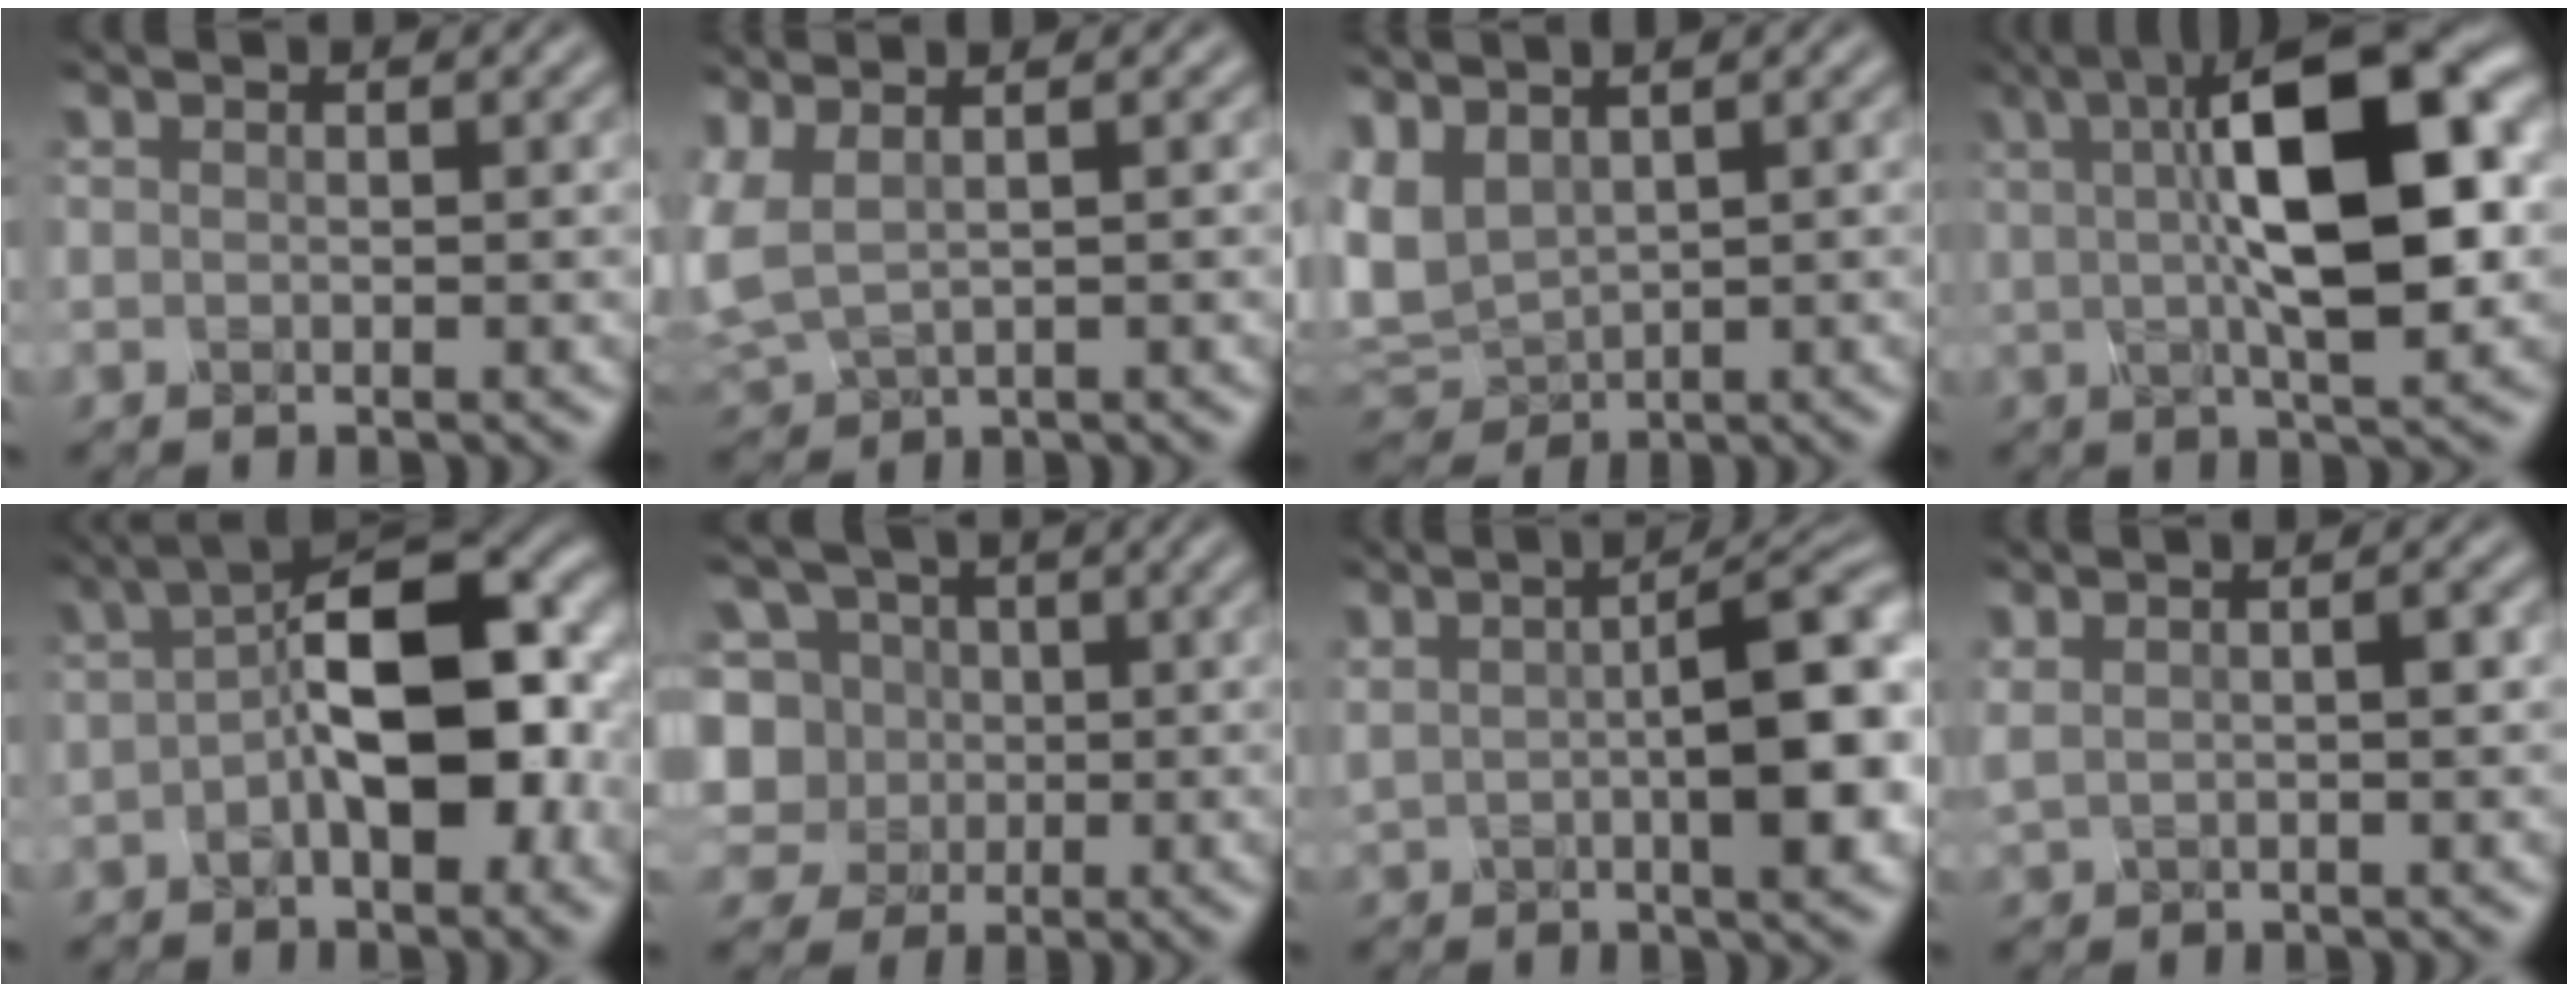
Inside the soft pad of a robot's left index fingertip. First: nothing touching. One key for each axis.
{"total": 3.7, "fx": 1.5, "fy": 1.7, "fz": 3.0, "tx": -0.084, "ty": 0.008, "tz": 0.036}
{"total": 4.6, "fx": 1.3, "fy": 3.0, "fz": 3.2, "tx": -0.089, "ty": 0.001, "tz": 0.024}
{"total": 12.6, "fx": 2.2, "fy": 4.0, "fz": 11.8, "tx": -0.173, "ty": 0.015, "tz": 0.030}
{"total": 11.5, "fx": -1.0, "fy": 5.3, "fz": 10.2, "tx": -0.143, "ty": 0.021, "tz": -0.031}
{"total": 11.1, "fx": 1.2, "fy": 9.9, "fz": 4.9, "tx": -0.128, "ty": 0.031, "tz": -0.006}
{"total": 8.8, "fx": 0.7, "fy": 2.7, "fz": 8.4, "tx": -0.120, "ty": 0.010, "tz": 0.013}
{"total": 2.2, "fx": 0.7, "fy": 0.7, "fz": 1.9, "tx": -0.036, "ty": 0.000, "tz": 0.016}